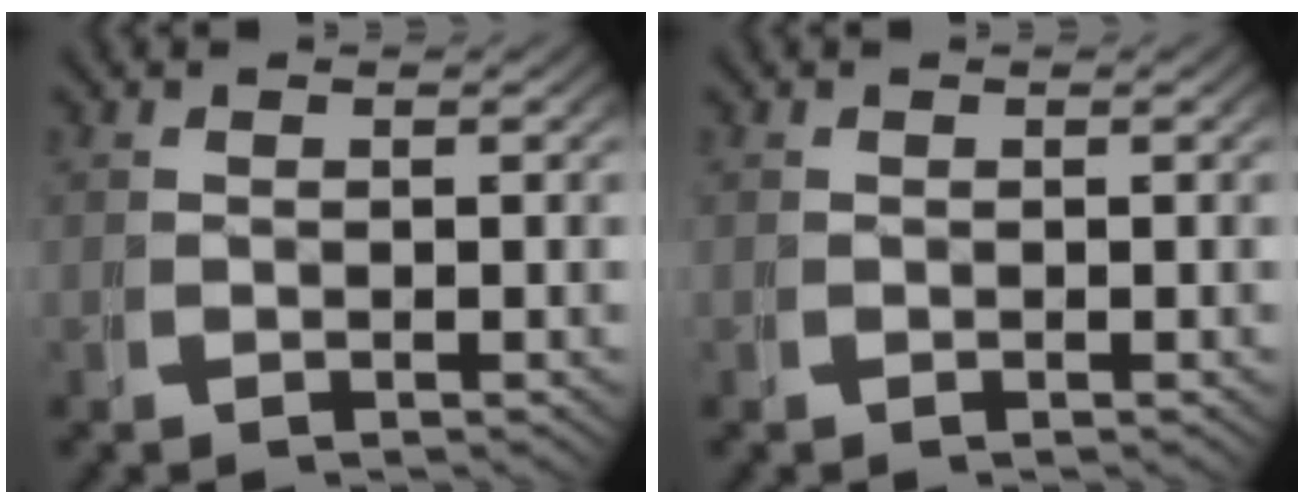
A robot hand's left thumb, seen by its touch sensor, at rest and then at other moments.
{"total": 0.0}